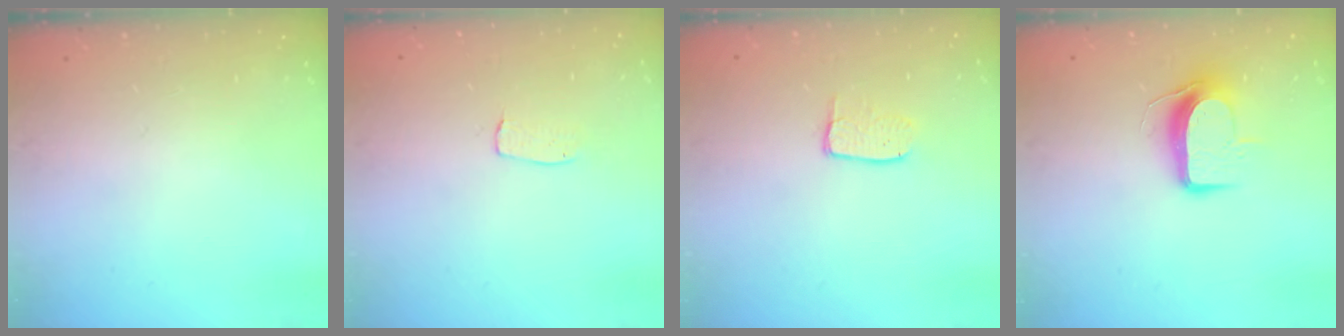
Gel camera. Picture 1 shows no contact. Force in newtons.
{"total": 4.5, "press": 4.5, "slide": 0.3}
{"total": 4.2, "press": 4.2, "slide": 0.3}
{"total": 9.2, "press": 9.1, "slide": 0.9}